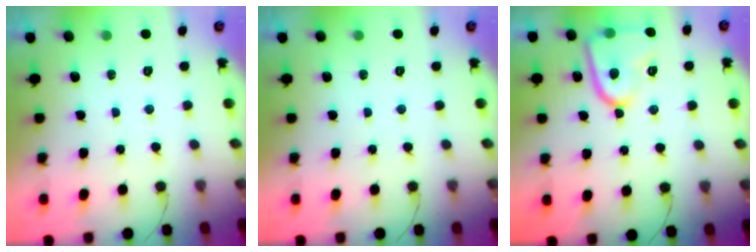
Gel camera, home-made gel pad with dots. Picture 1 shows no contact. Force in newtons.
{"total": 0.0}
{"total": 13.0, "press": 13.0, "slide": 1.3}